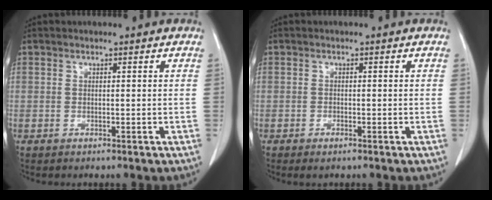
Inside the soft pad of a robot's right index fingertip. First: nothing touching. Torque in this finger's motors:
{"motor_torque": [0.00, 0.04, 0.06, 0.01]}